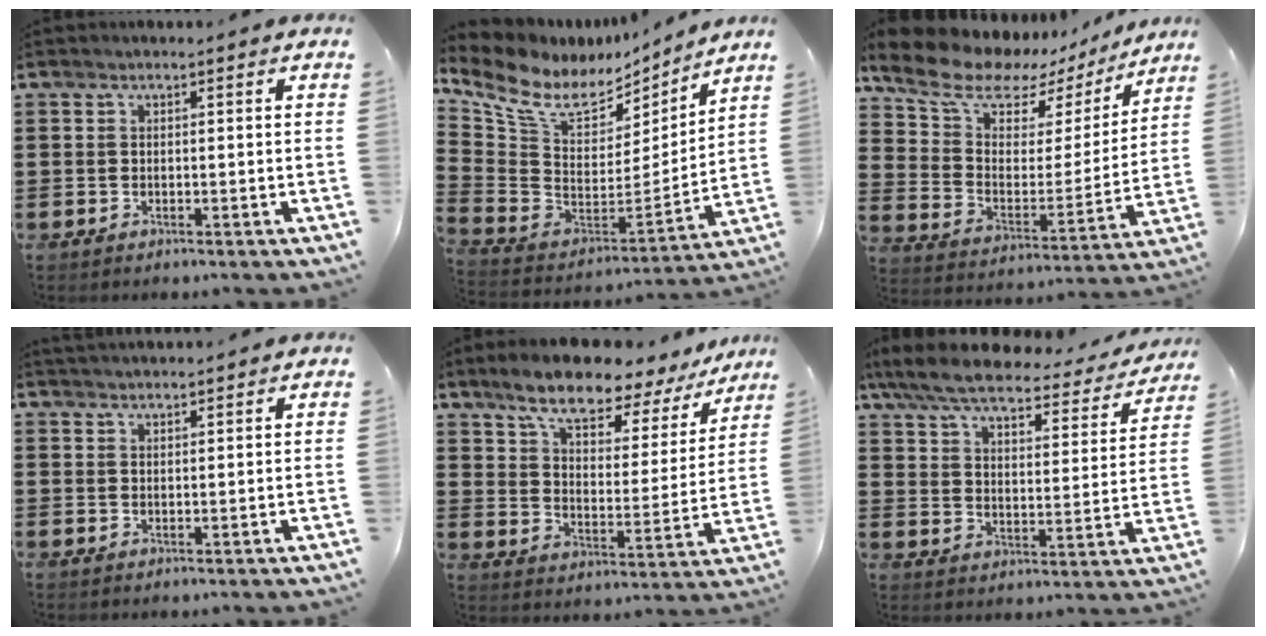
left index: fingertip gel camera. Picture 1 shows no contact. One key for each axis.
{"total": 9.0, "fx": 6.1, "fy": 4.8, "fz": 4.6, "tx": -0.126, "ty": -0.041, "tz": 0.109}
{"total": 9.1, "fx": 7.4, "fy": 4.5, "fz": 3.0, "tx": -0.096, "ty": -0.045, "tz": 0.126}
{"total": 1.4, "fx": 1.4, "fy": 0.0, "fz": -0.1, "tx": 0.000, "ty": 0.003, "tz": 0.027}
{"total": 8.1, "fx": 6.7, "fy": 2.0, "fz": 4.1, "tx": -0.095, "ty": -0.041, "tz": 0.107}
{"total": 6.5, "fx": 5.5, "fy": 1.1, "fz": 3.1, "tx": -0.086, "ty": -0.032, "tz": 0.094}